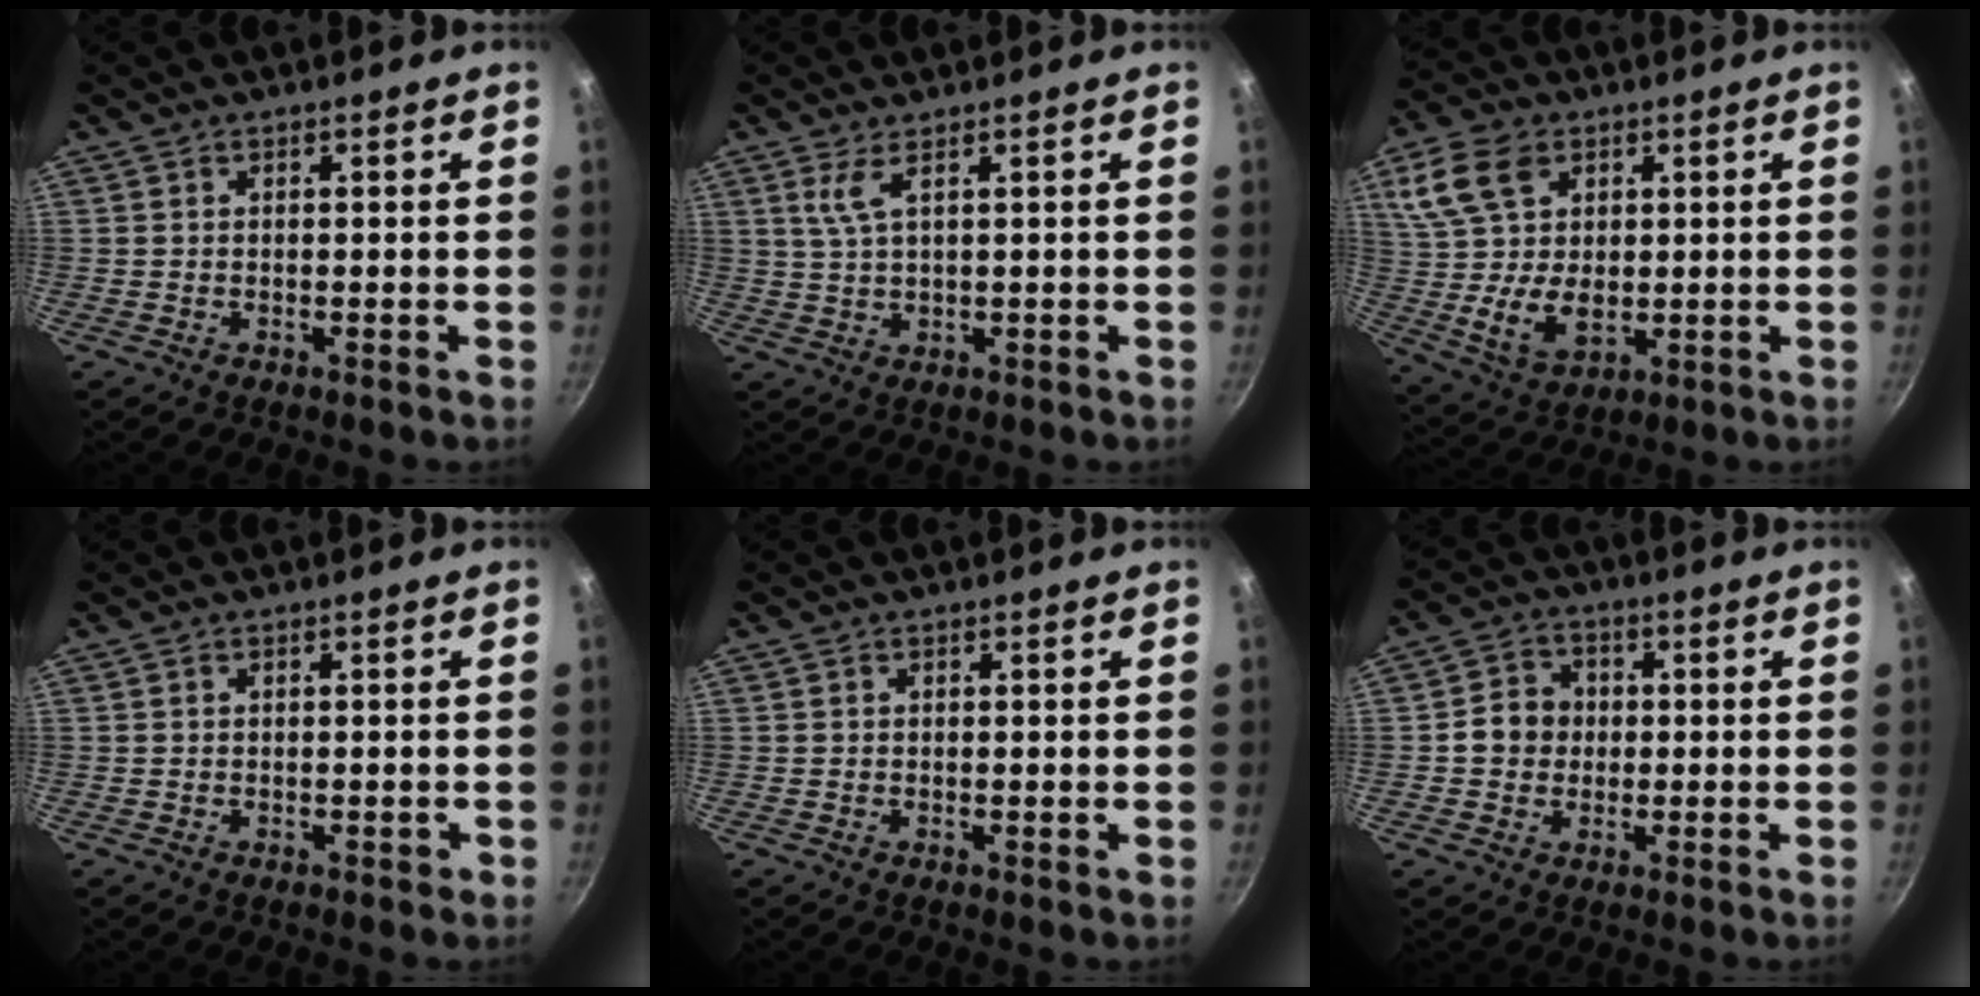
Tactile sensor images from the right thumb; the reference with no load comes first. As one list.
[{"total": 3.5, "force": [1.6, 0.8, 3.1], "torque": [-0.069, -0.008, 0.037]}, {"total": 16.7, "force": [4.8, 11.9, 10.8], "torque": [-0.210, -0.015, 0.095]}, {"total": 0.7, "force": [-0.2, 0.6, 0.4], "torque": [0.001, 0.004, -0.002]}, {"total": 0.0}, {"total": 6.3, "force": [0.0, 5.6, 2.7], "torque": [-0.017, 0.012, -0.013]}]